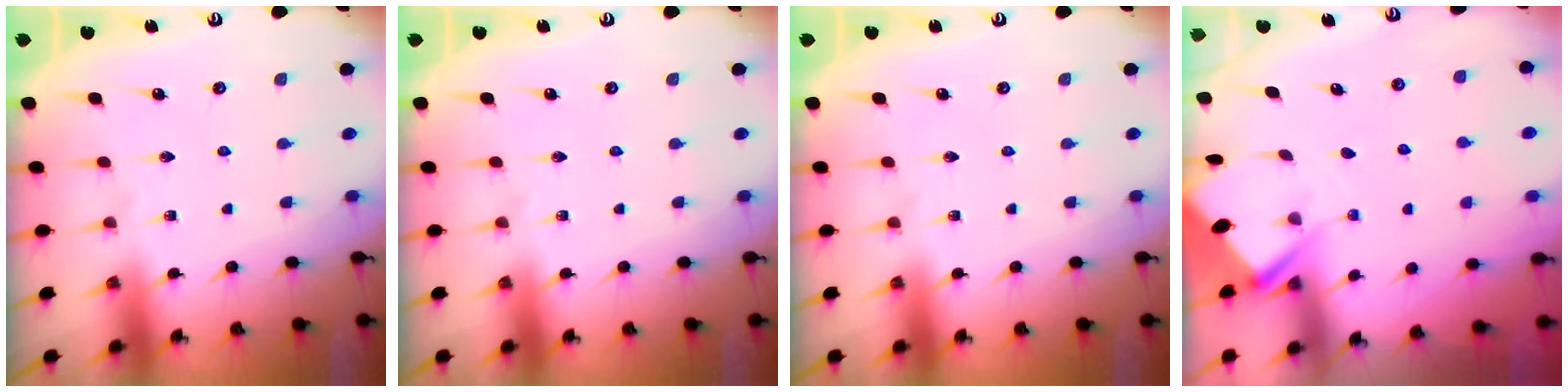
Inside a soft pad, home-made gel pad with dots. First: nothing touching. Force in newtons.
{"total": 0.0}
{"total": 0.0}
{"total": 3.0, "press": 2.9, "slide": 0.4}